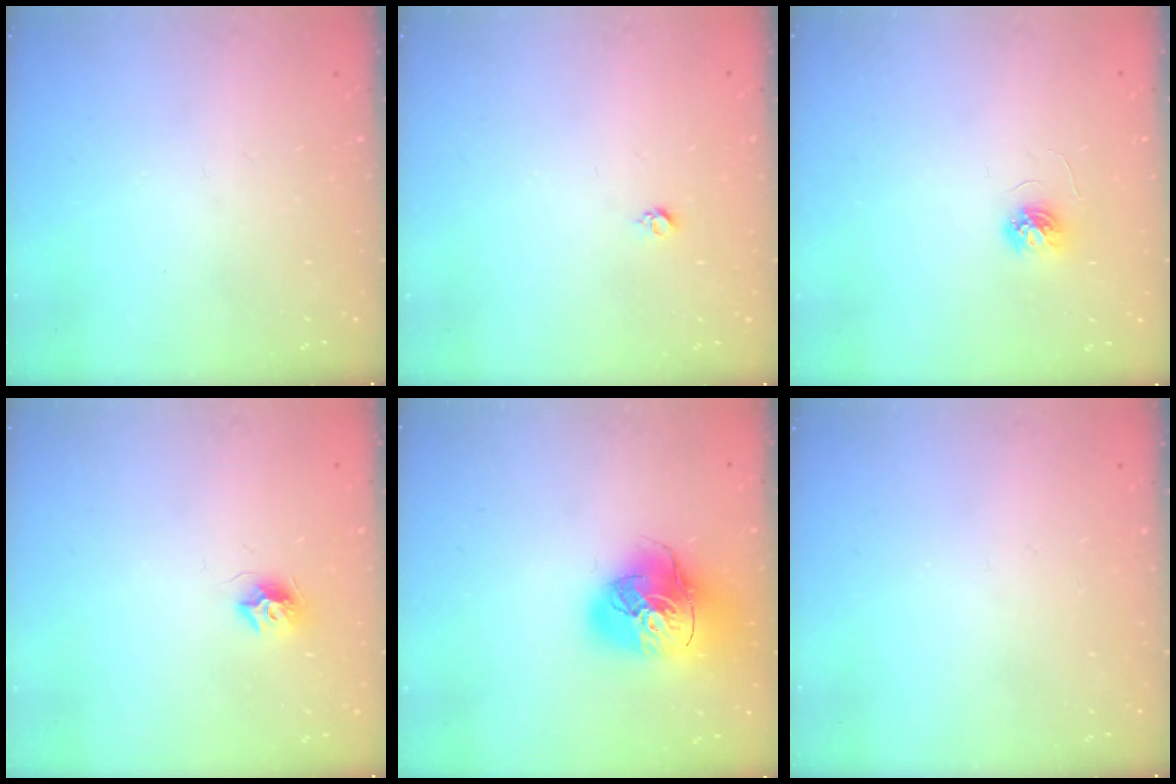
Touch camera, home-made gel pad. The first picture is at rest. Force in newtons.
{"total": 3.0, "press": 2.9, "slide": 0.4}
{"total": 3.7, "press": 3.7, "slide": 0.3}
{"total": 7.4, "press": 7.4, "slide": 0.0}
{"total": 17.1, "press": 17.0, "slide": 2.5}
{"total": 0.0}